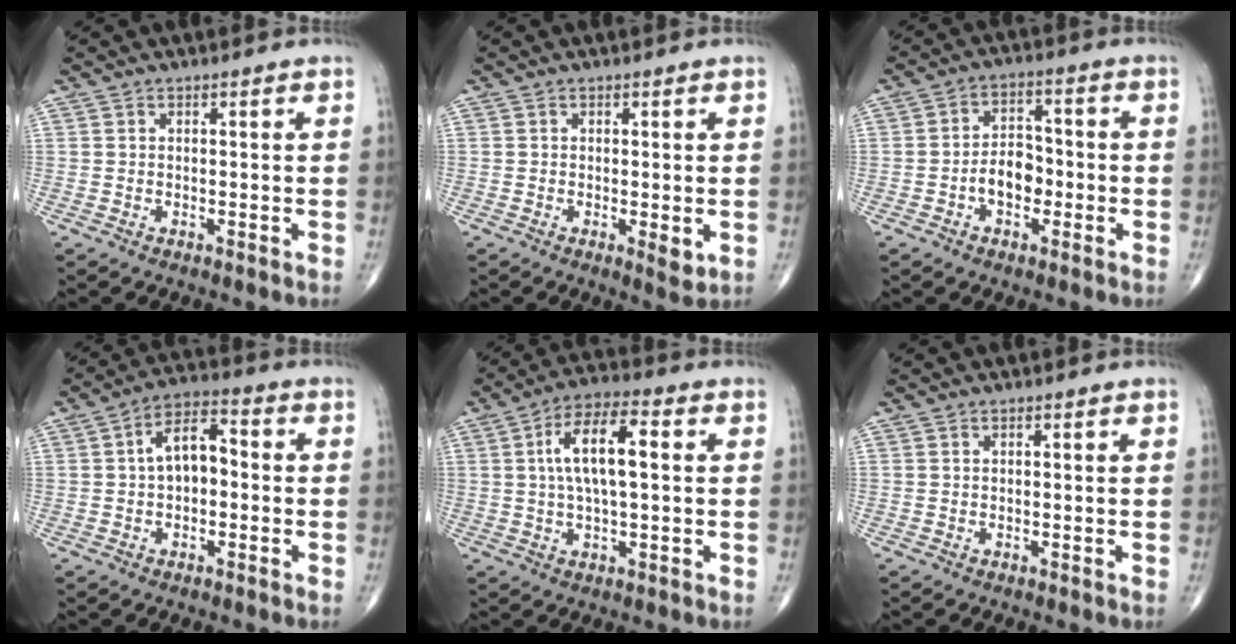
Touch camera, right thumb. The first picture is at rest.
{"total": 2.7, "force": [-0.6, 0.9, 2.5], "torque": [-0.038, -0.010, -0.011]}
{"total": 6.7, "force": [-2.0, 4.4, 4.6], "torque": [-0.055, 0.026, -0.044]}
{"total": 8.0, "force": [0.0, 4.7, 6.5], "torque": [-0.097, 0.032, -0.013]}
{"total": 11.0, "force": [1.6, 4.2, 10.1], "torque": [-0.184, 0.021, 0.023]}
{"total": 0.0}